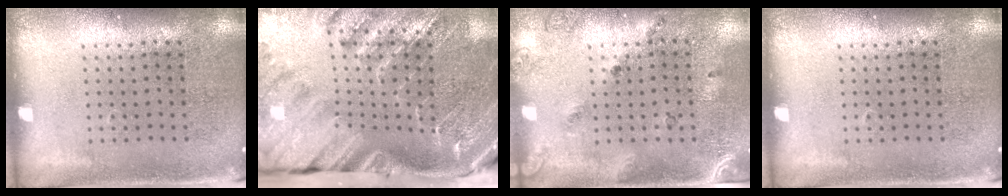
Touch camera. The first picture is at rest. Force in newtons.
{"total": 3.4, "press": 3.0, "slide": 1.5}
{"total": 1.5, "press": 1.1, "slide": 1.0}
{"total": 0.0}